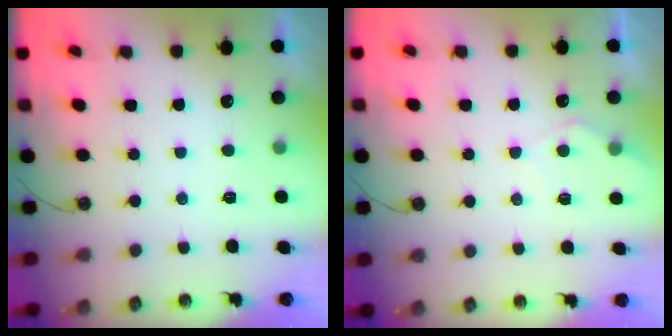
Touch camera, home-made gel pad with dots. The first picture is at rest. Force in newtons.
{"total": 6.2, "press": 6.2, "slide": 0.7}